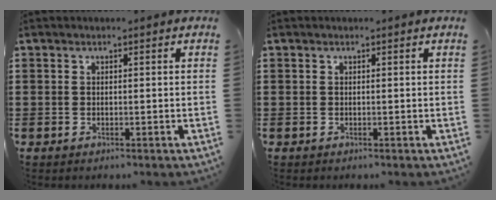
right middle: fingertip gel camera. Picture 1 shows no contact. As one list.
[{"total": 0.0}]